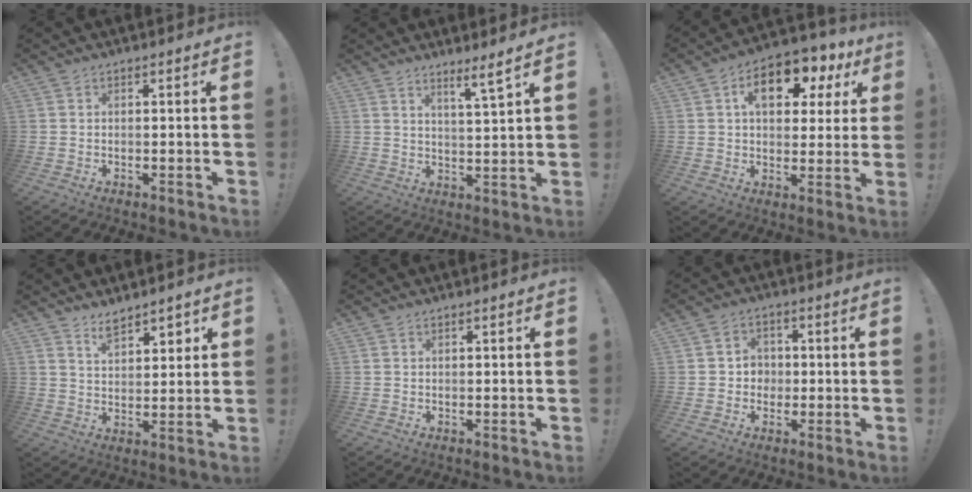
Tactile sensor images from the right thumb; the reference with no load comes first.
{"total": 6.0, "force": [4.6, -0.6, 3.8], "torque": [-0.051, -0.038, 0.070]}
{"total": 13.6, "force": [5.4, 8.0, 9.6], "torque": [-0.137, -0.015, 0.092]}
{"total": 6.7, "force": [5.6, 3.1, 2.0], "torque": [-0.026, -0.040, 0.102]}
{"total": 0.6, "force": [0.4, -0.2, 0.4], "torque": [-0.009, 0.001, 0.006]}
{"total": 4.9, "force": [-0.1, 4.7, 1.5], "torque": [-0.023, 0.002, 0.000]}